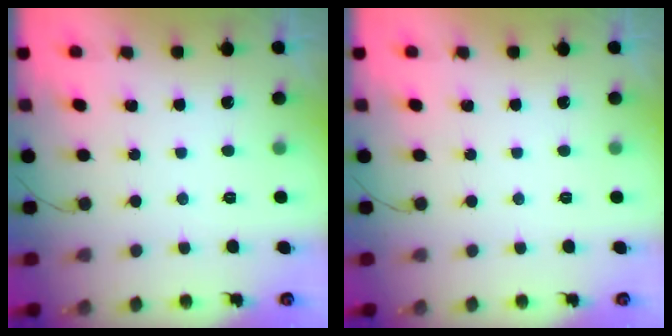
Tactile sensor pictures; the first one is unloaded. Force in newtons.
{"total": 0.0}